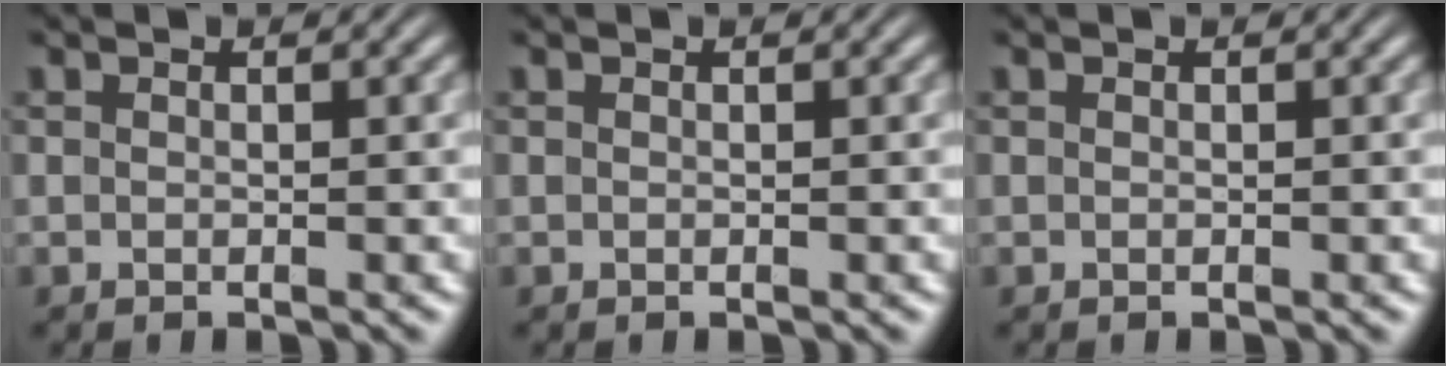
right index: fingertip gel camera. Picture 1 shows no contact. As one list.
[{"total": 0.0}, {"total": 0.0}]